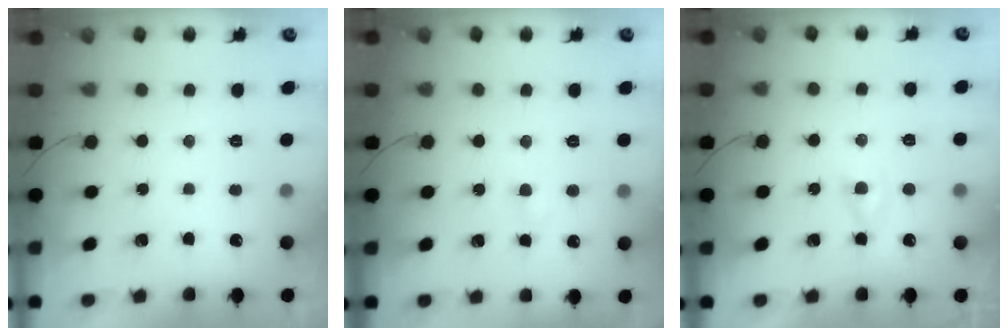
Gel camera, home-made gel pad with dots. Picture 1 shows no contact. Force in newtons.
{"total": 2.6, "press": 2.4, "slide": 0.9}
{"total": 2.2, "press": 2.2, "slide": 0.5}